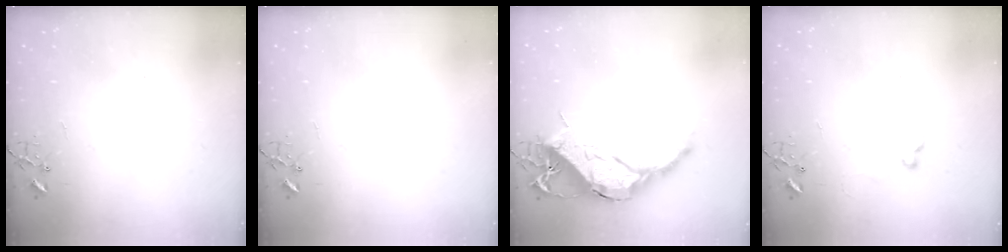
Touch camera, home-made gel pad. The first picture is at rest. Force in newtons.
{"total": 0.0}
{"total": 19.8, "press": 19.8, "slide": 1.2}
{"total": 5.9, "press": 5.9, "slide": 0.8}